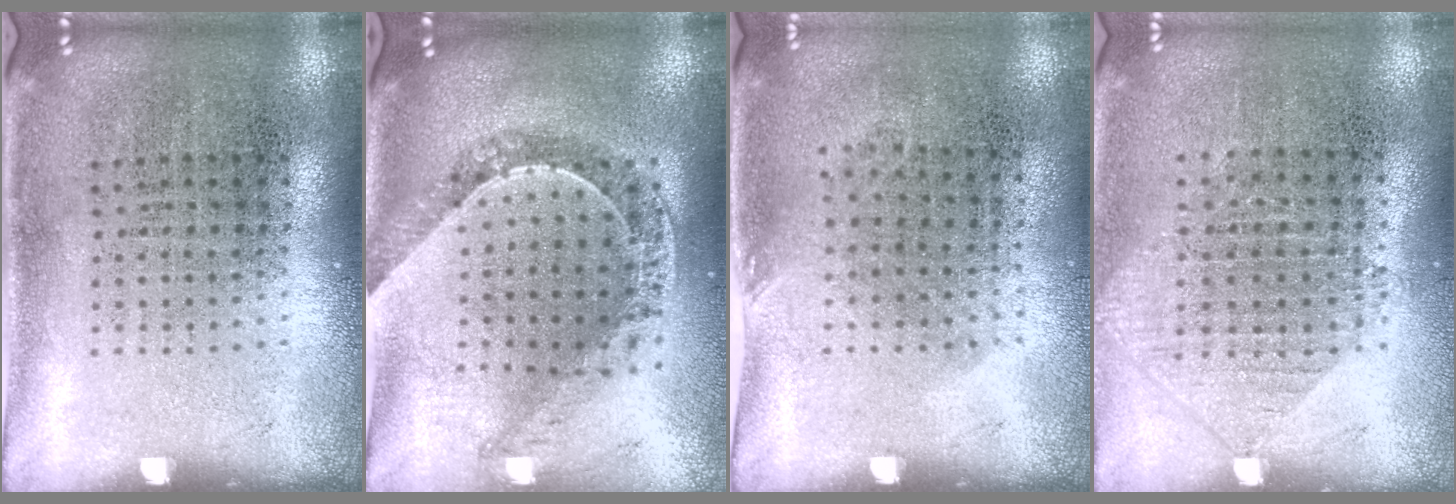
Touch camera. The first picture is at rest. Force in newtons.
{"total": 1.0, "press": 1.0, "slide": 0.1}
{"total": 0.8, "press": 0.7, "slide": 0.5}
{"total": 0.9, "press": 0.9, "slide": 0.2}